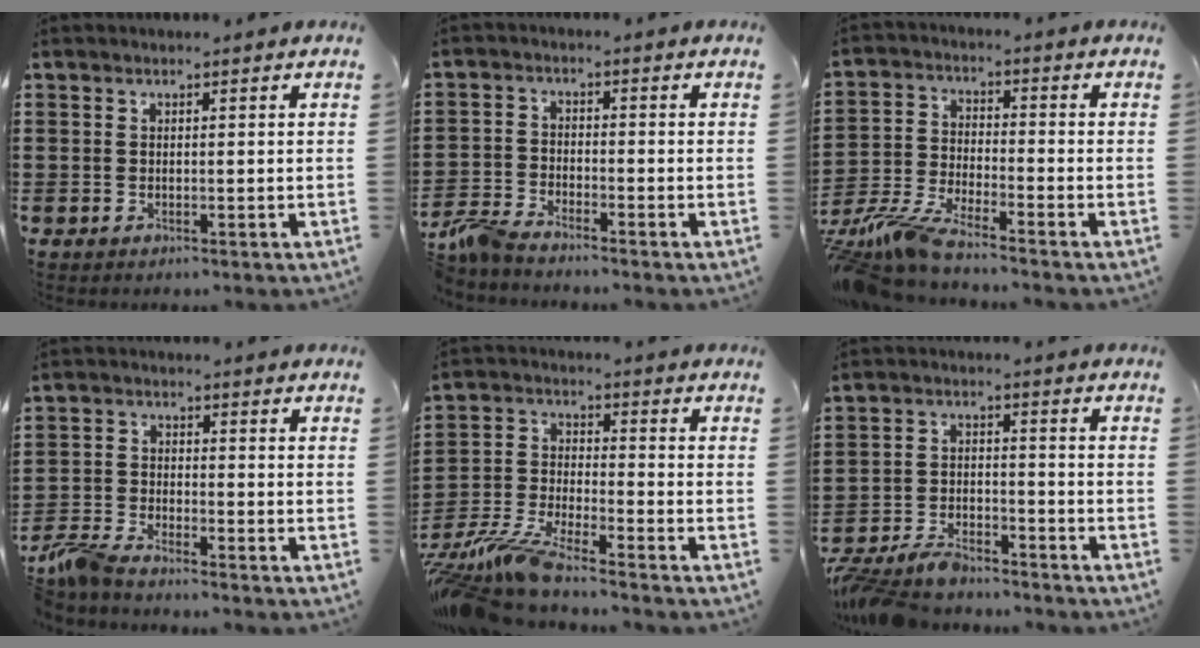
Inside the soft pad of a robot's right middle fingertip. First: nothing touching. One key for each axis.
{"total": 4.0, "fx": -3.8, "fy": 0.5, "fz": 1.4, "tx": -0.052, "ty": -0.004, "tz": -0.082}
{"total": 7.1, "fx": -6.6, "fy": 0.4, "fz": 2.5, "tx": -0.076, "ty": -0.012, "tz": -0.137}
{"total": 4.5, "fx": -4.0, "fy": 0.7, "fz": 1.8, "tx": -0.065, "ty": -0.008, "tz": -0.089}
{"total": 7.8, "fx": -7.2, "fy": 0.5, "fz": 2.9, "tx": -0.081, "ty": -0.010, "tz": -0.147}
{"total": 5.9, "fx": -5.5, "fy": 1.3, "fz": 1.8, "tx": -0.046, "ty": 0.002, "tz": -0.111}